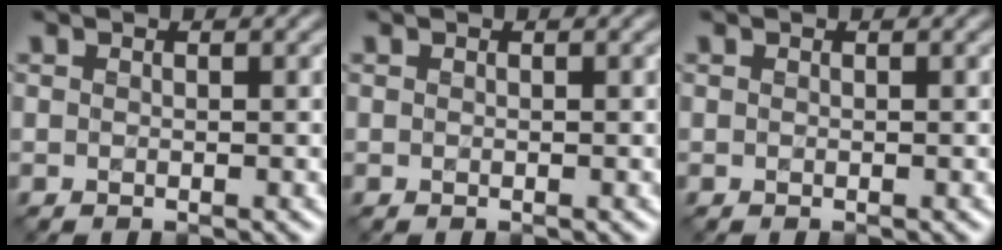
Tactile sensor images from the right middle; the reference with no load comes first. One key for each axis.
{"total": 0.0}
{"total": 0.0}